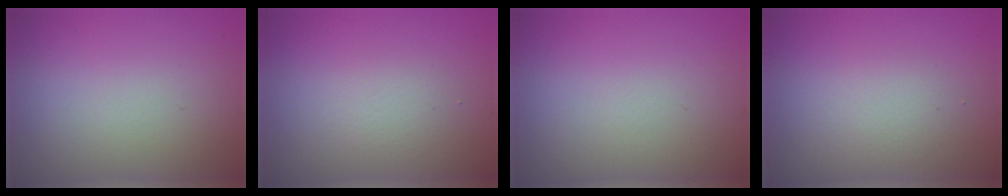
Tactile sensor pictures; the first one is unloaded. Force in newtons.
{"total": 1.6, "press": 1.6, "slide": 0.1}
{"total": 0.0}
{"total": 1.7, "press": 1.7, "slide": 0.0}